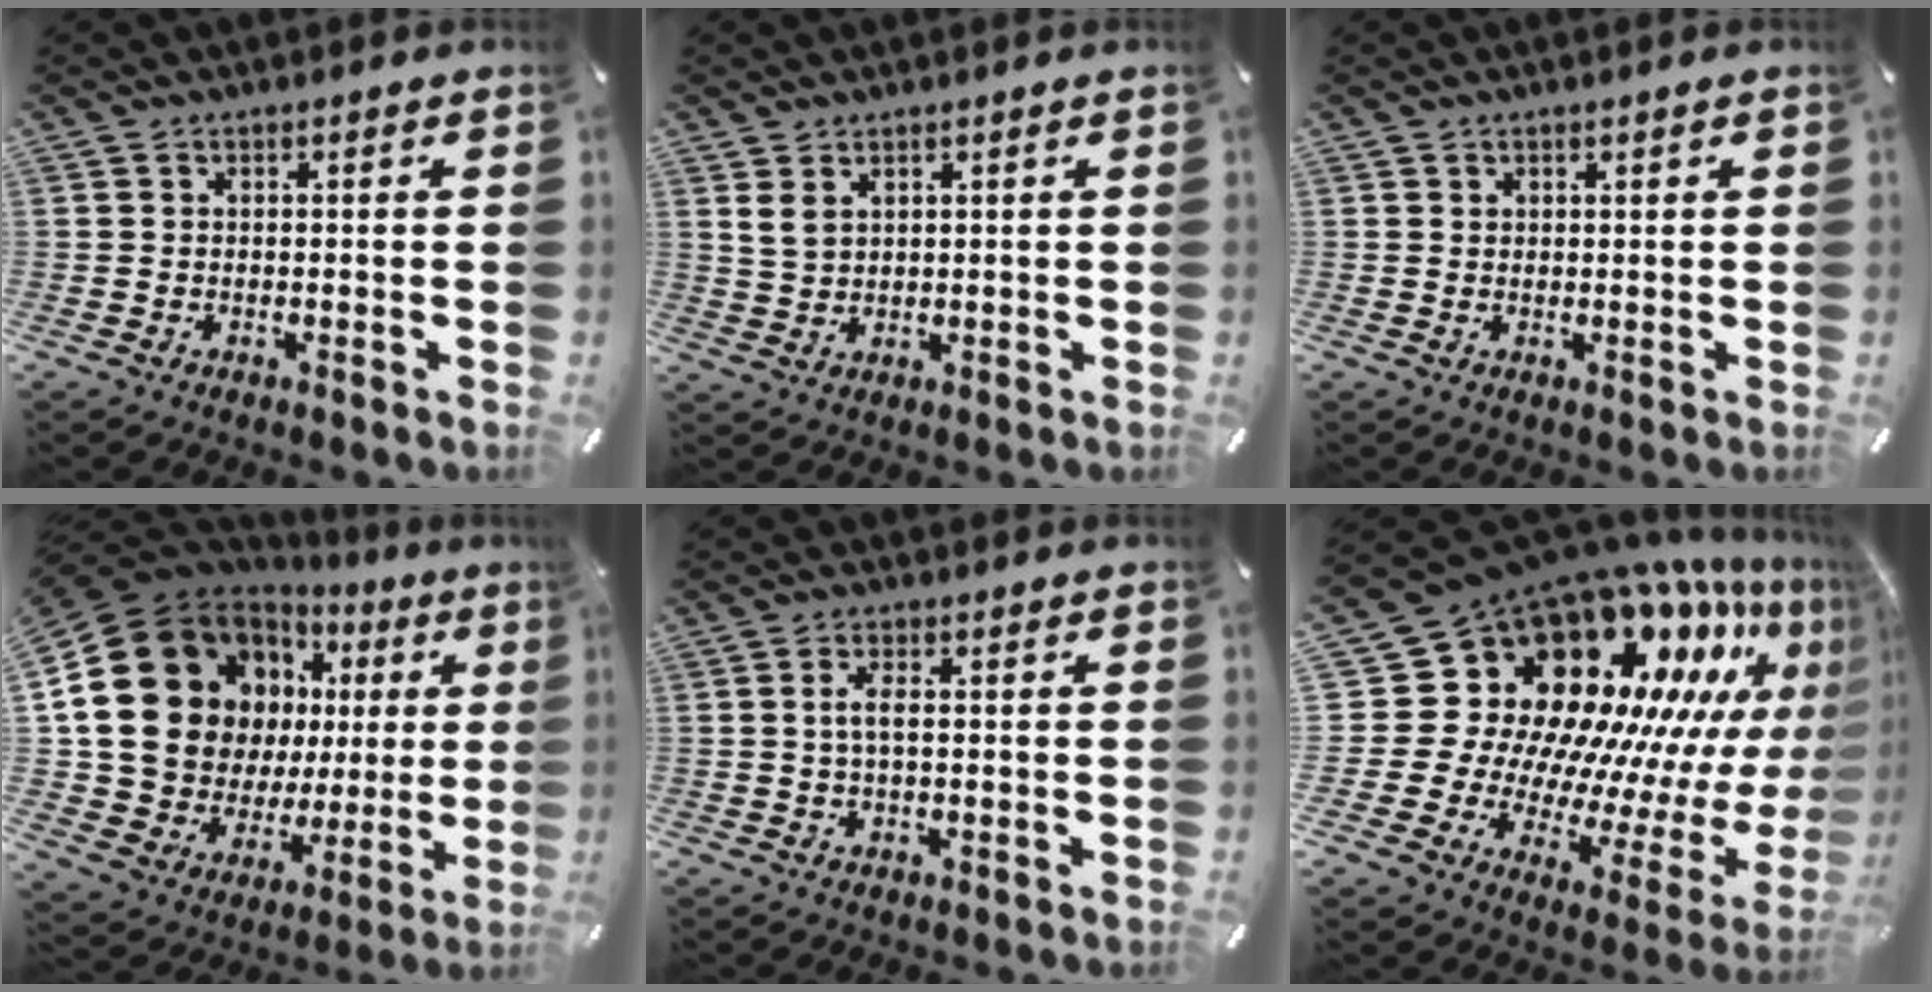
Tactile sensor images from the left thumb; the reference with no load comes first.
{"total": 3.2, "force": [1.6, 2.2, 1.6], "torque": [-0.036, 0.003, 0.031]}
{"total": 0.8, "force": [0.7, 0.5, 0.1], "torque": [0.007, -0.005, 0.012]}
{"total": 22.4, "force": [6.6, 17.5, 12.4], "torque": [-0.224, -0.050, 0.143]}
{"total": 3.7, "force": [0.3, 1.3, 3.4], "torque": [-0.073, 0.000, 0.000]}
{"total": 27.9, "force": [14.0, 18.2, 15.8], "torque": [-0.230, -0.202, 0.301]}